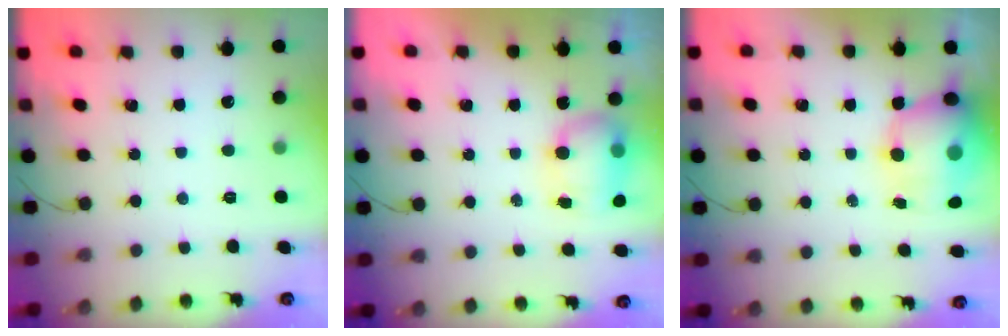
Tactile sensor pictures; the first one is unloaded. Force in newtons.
{"total": 7.9, "press": 7.9, "slide": 1.1}
{"total": 11.4, "press": 11.0, "slide": 2.8}